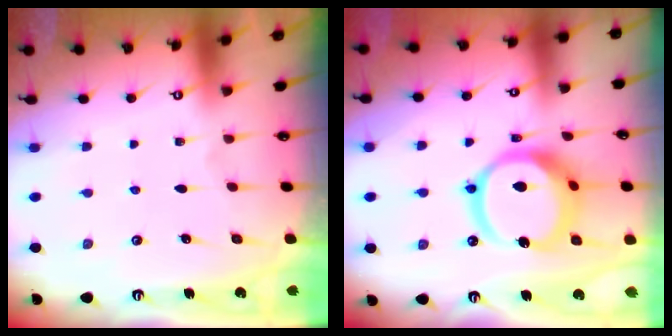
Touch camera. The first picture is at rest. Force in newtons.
{"total": 16.3, "press": 16.2, "slide": 1.8}